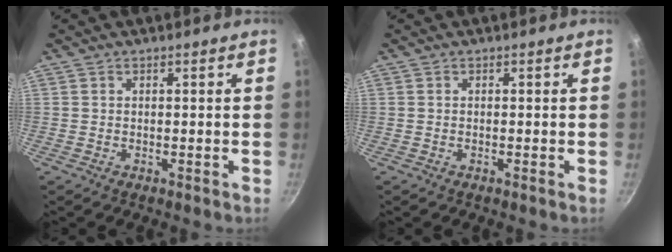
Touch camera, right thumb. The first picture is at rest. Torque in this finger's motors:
{"motor_torque": [-0.22, 0.24, 0.04, -0.47, 0.06]}